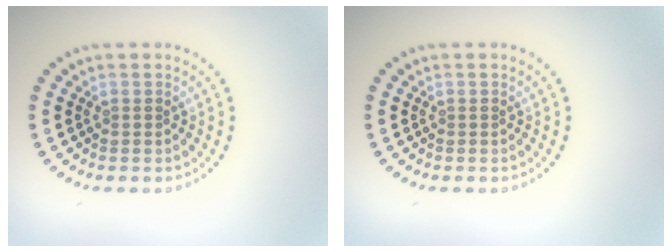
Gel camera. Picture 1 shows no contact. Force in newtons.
{"total": 0.0}